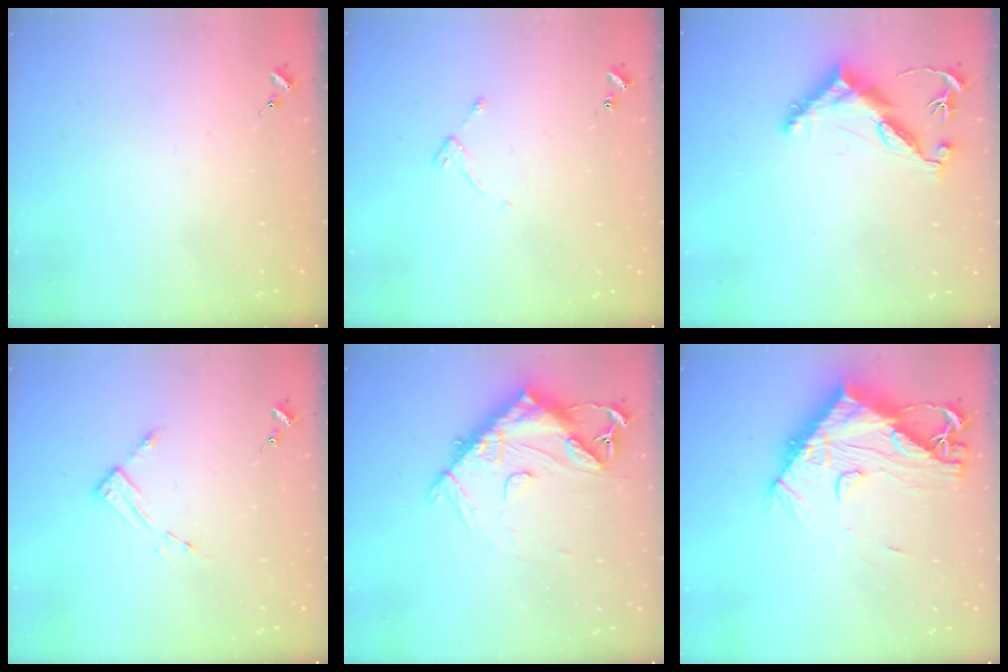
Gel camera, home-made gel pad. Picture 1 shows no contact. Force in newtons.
{"total": 4.3, "press": 4.2, "slide": 0.6}
{"total": 11.7, "press": 11.7, "slide": 1.0}
{"total": 4.4, "press": 4.3, "slide": 0.5}
{"total": 14.3, "press": 14.2, "slide": 1.3}
{"total": 18.4, "press": 18.3, "slide": 1.6}